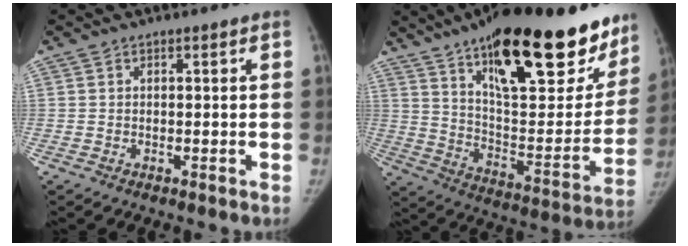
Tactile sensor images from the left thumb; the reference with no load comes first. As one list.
[{"total": 33.2, "force": [21.0, 11.7, 22.9], "torque": [-0.297, -0.068, 0.318]}]